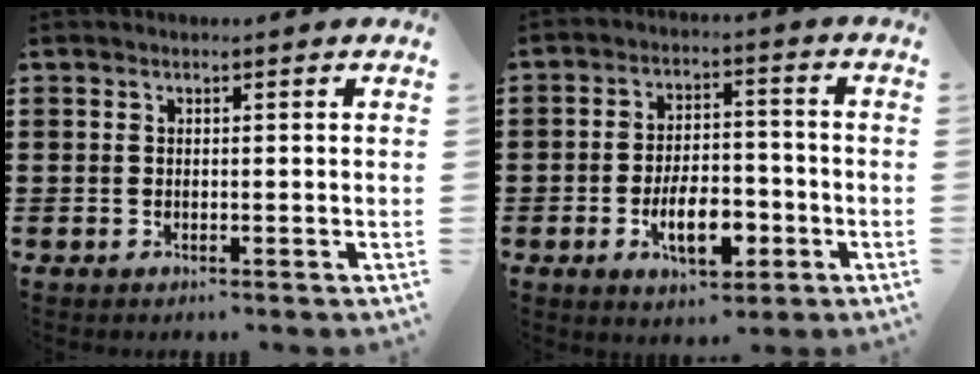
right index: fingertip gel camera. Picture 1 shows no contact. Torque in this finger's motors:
{"motor_torque": [1.05, 1.08, 0.30, 0.18]}